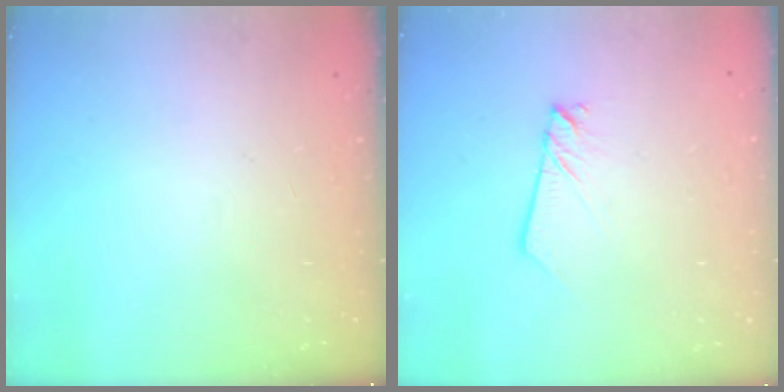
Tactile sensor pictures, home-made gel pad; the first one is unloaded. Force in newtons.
{"total": 2.5, "press": 2.5, "slide": 0.2}